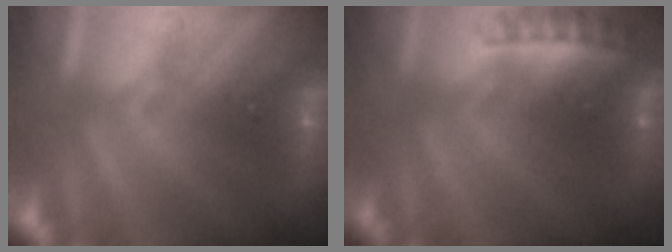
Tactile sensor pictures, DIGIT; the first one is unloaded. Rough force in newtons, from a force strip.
{"total": 2.4}